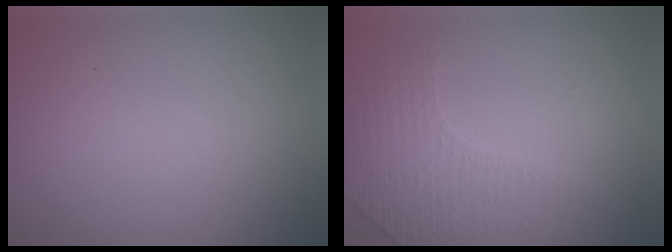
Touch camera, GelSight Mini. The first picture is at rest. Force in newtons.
{"total": 4.4, "press": 3.0, "slide": 3.3}